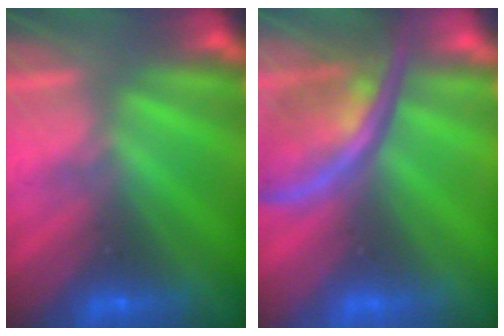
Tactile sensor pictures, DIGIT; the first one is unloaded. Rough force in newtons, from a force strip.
{"total": 2.6}